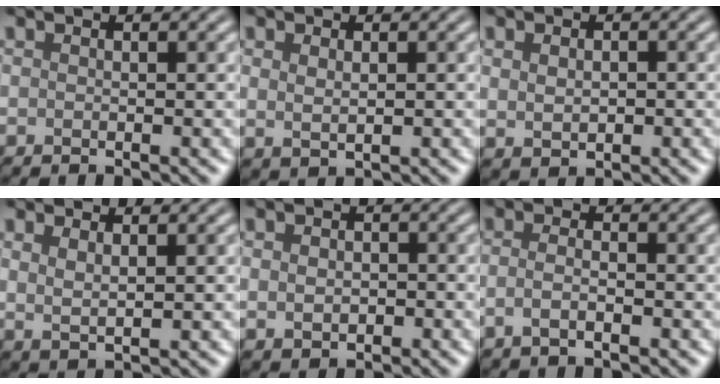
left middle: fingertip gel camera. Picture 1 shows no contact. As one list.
[{"total": 1.5, "force": [0.4, 0.8, 1.1], "torque": [-0.023, -0.004, 0.013]}, {"total": 2.0, "force": [0.1, 1.3, 1.5], "torque": [-0.027, -0.002, 0.009]}, {"total": 1.8, "force": [1.0, 0.6, 1.4], "torque": [-0.028, -0.007, 0.022]}, {"total": 2.2, "force": [-0.1, 1.7, 1.4], "torque": [-0.019, -0.003, 0.003]}, {"total": 1.9, "force": [-0.7, 0.7, 1.6], "torque": [-0.030, -0.001, -0.017]}]